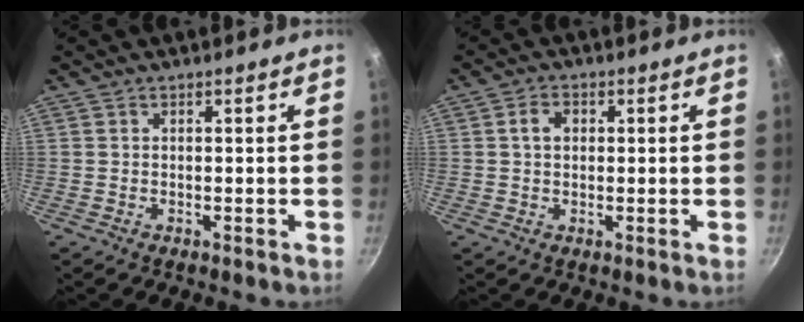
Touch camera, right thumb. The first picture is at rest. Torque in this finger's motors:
{"motor_torque": [0.10, 1.19, 0.54, 0.00, 0.02]}